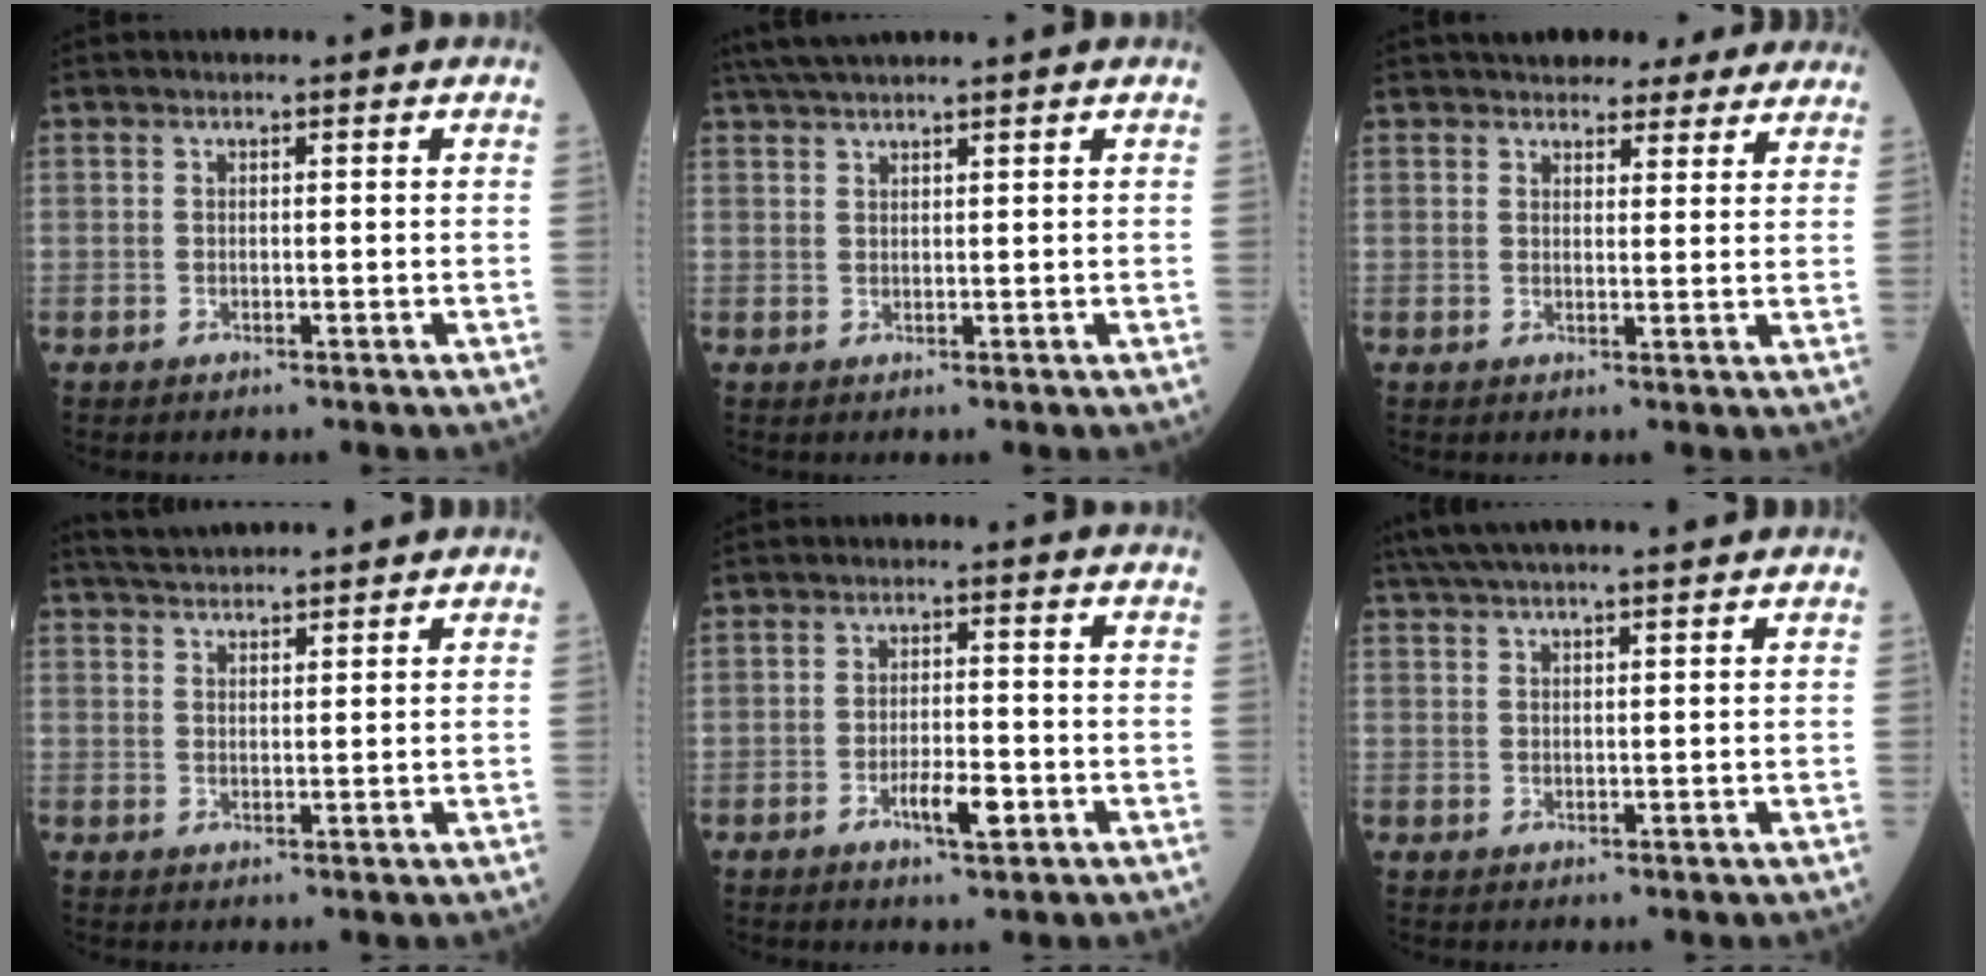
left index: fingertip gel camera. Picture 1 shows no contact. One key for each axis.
{"total": 5.5, "fx": 4.8, "fy": -0.5, "fz": 2.6, "tx": -0.045, "ty": 0.033, "tz": 0.090}
{"total": 10.1, "fx": 9.0, "fy": 3.7, "fz": 3.0, "tx": -0.019, "ty": 0.021, "tz": 0.101}
{"total": 8.6, "fx": 8.2, "fy": 0.7, "fz": 2.7, "tx": -0.050, "ty": 0.037, "tz": 0.127}
{"total": 4.3, "fx": -1.9, "fy": 1.0, "fz": 3.8, "tx": -0.068, "ty": 0.001, "tz": -0.029}
{"total": 12.4, "fx": 11.0, "fy": 0.7, "fz": 5.8, "tx": -0.103, "ty": 0.038, "tz": 0.166}